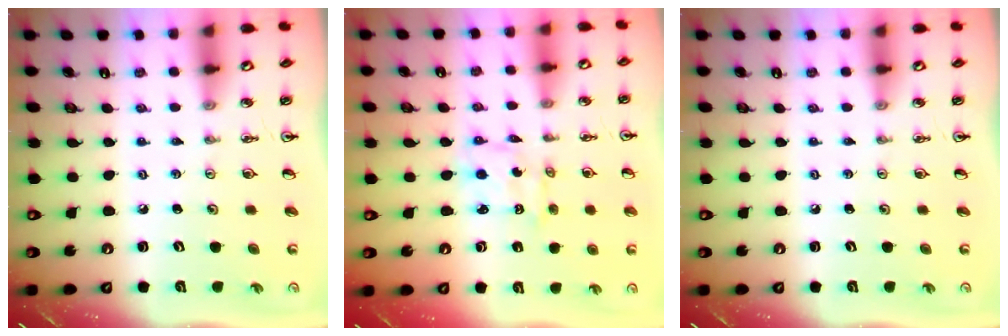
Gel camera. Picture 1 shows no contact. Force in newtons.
{"total": 2.1, "press": 2.1, "slide": 0.1}
{"total": 0.0}